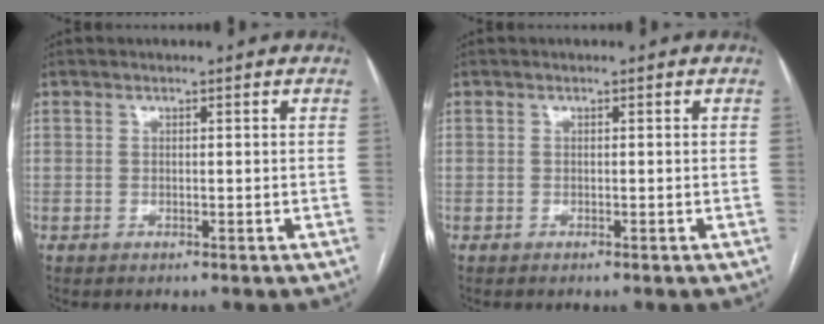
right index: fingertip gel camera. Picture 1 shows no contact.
{"total": 0.0}